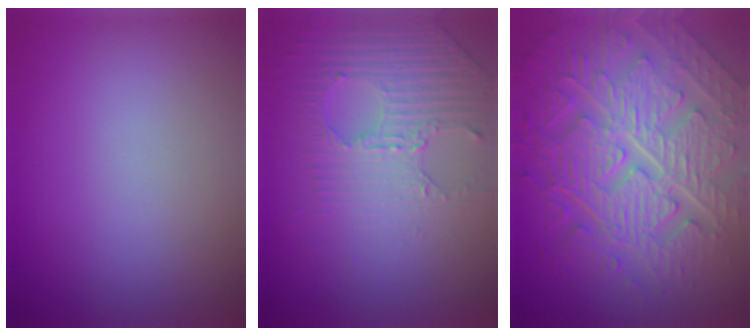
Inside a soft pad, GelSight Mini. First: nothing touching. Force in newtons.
{"total": 4.6, "press": 3.0, "slide": 3.4}
{"total": 10.4, "press": 7.1, "slide": 7.6}